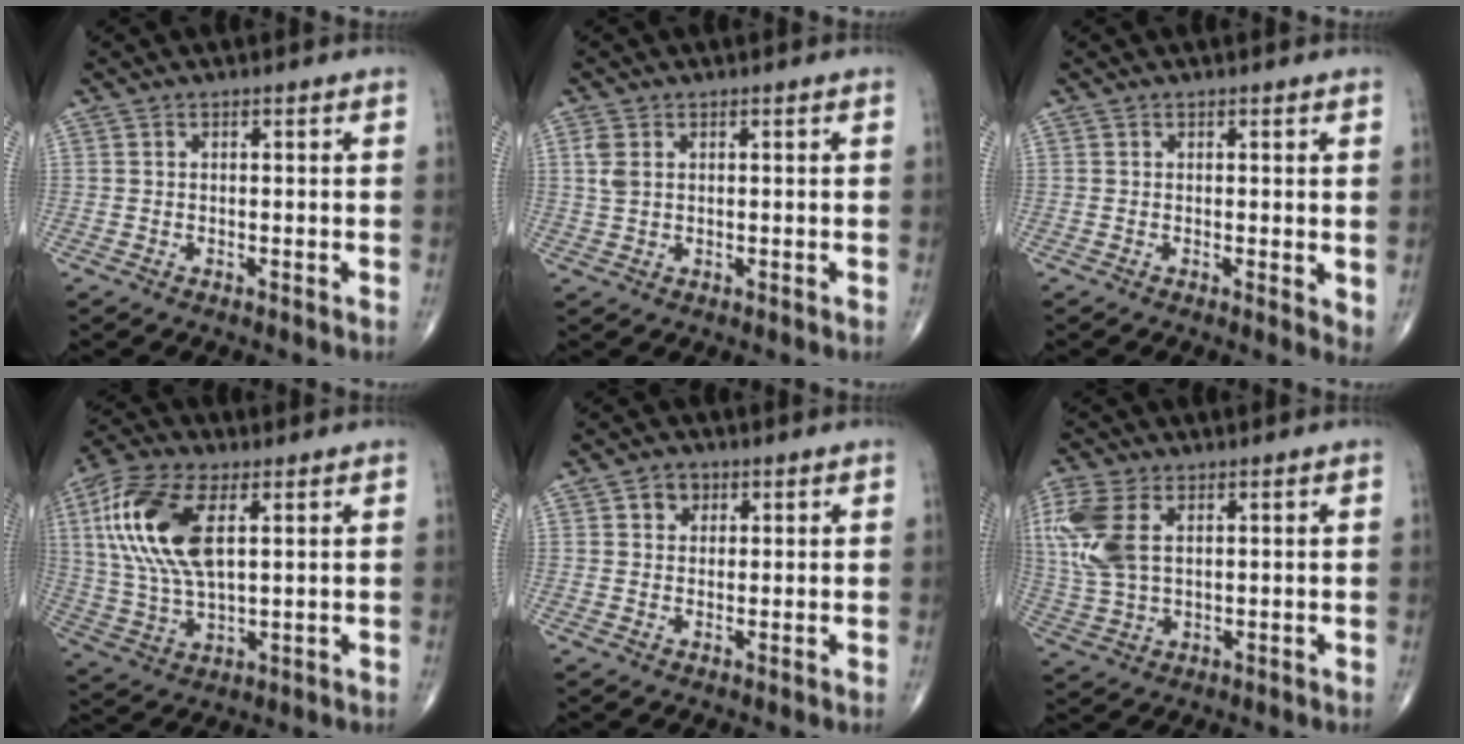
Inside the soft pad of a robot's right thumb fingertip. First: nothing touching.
{"total": 2.9, "force": [0.9, 1.9, 2.0], "torque": [-0.050, 0.005, 0.022]}
{"total": 2.5, "force": [0.4, 0.9, 2.3], "torque": [-0.031, -0.009, 0.002]}
{"total": 17.2, "force": [4.9, 8.2, 14.3], "torque": [-0.305, 0.000, 0.093]}
{"total": 4.4, "force": [1.6, 3.7, 1.7], "torque": [0.000, -0.001, 0.020]}
{"total": 11.7, "force": [3.4, 6.9, 8.8], "torque": [-0.219, 0.003, 0.074]}